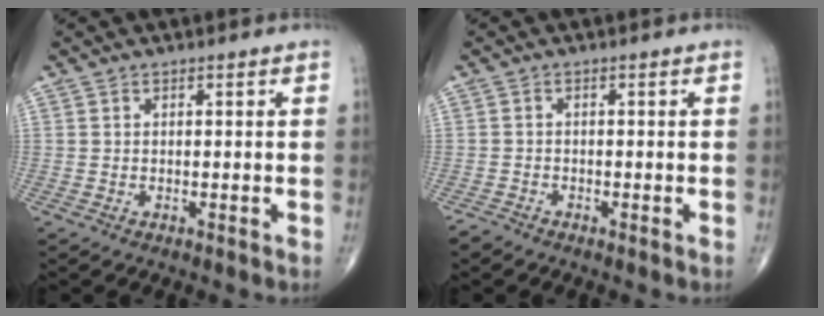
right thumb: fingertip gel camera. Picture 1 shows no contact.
{"total": 1.3, "force": [-1.2, 0.4, 0.2], "torque": [-0.004, -0.003, -0.026]}